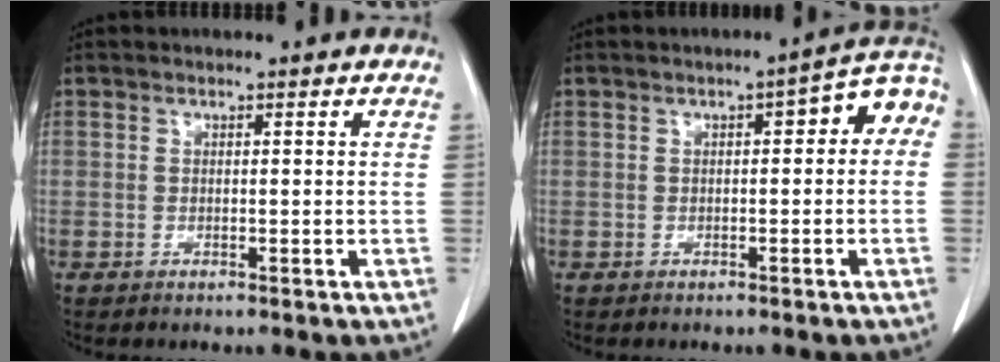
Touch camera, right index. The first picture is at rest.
{"total": 6.5, "force": [1.1, 2.2, 6.0], "torque": [-0.076, 0.034, 0.007]}